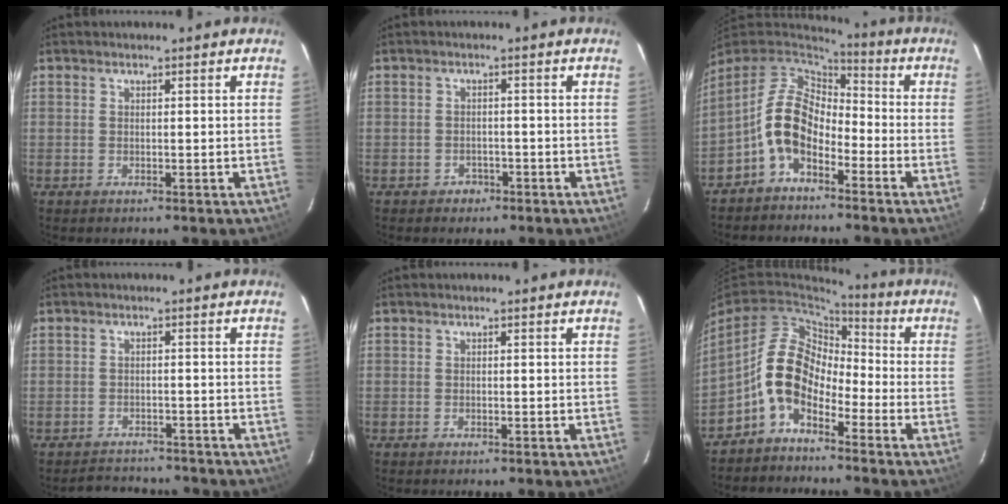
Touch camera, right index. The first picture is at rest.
{"total": 2.7, "force": [-1.6, 2.1, 0.3], "torque": [-0.012, 0.005, -0.021]}
{"total": 10.5, "force": [-4.6, 6.2, 7.1], "torque": [-0.145, 0.015, -0.095]}
{"total": 5.4, "force": [-4.8, 2.5, 0.6], "torque": [-0.014, 0.017, -0.070]}
{"total": 0.0}
{"total": 9.5, "force": [-4.8, 5.8, 5.7], "torque": [-0.109, 0.019, -0.102]}